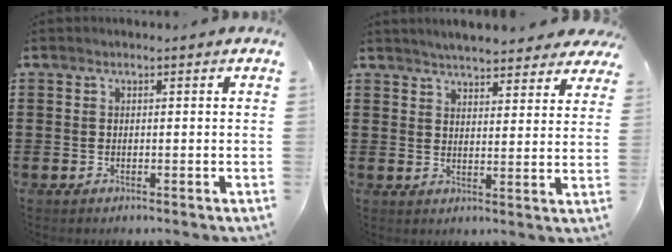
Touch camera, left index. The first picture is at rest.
{"total": 4.5, "force": [4.5, 0.3, 0.8], "torque": [-0.033, -0.017, 0.082]}